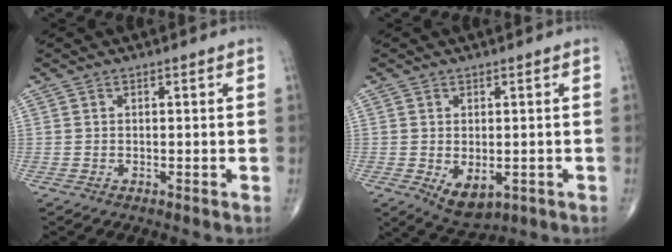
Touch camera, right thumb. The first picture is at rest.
{"total": 5.9, "force": [-1.5, 3.5, 4.5], "torque": [-0.061, -0.006, -0.007]}